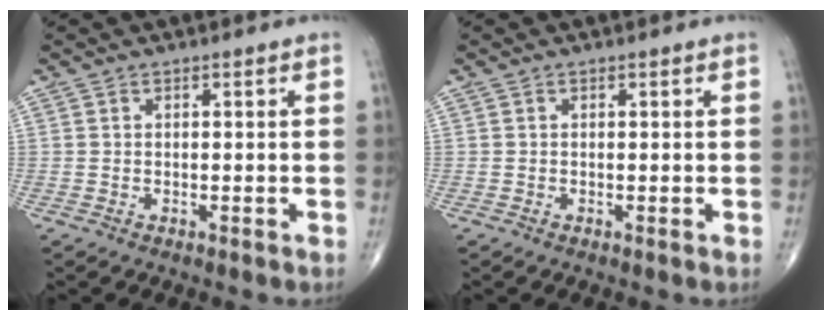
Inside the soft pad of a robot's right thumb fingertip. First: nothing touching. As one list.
[{"total": 0.0}]